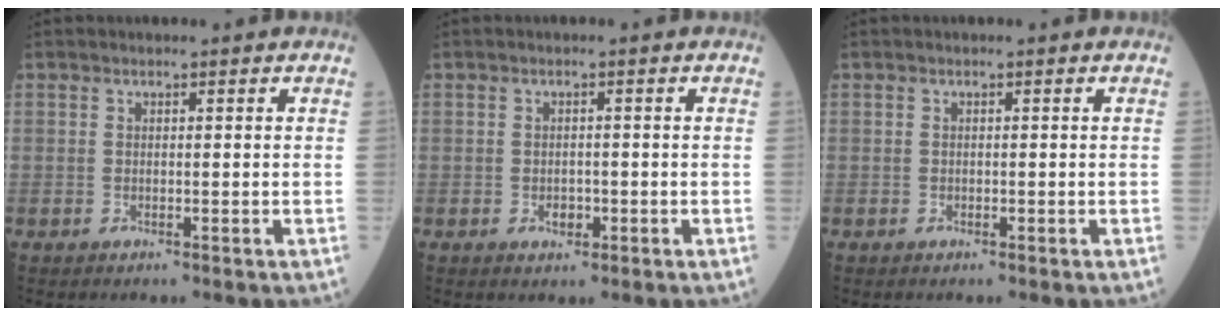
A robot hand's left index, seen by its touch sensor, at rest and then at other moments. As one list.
[{"total": 1.5, "force": [-0.7, 1.1, 0.9], "torque": [-0.011, 0.001, -0.008]}, {"total": 0.0}]